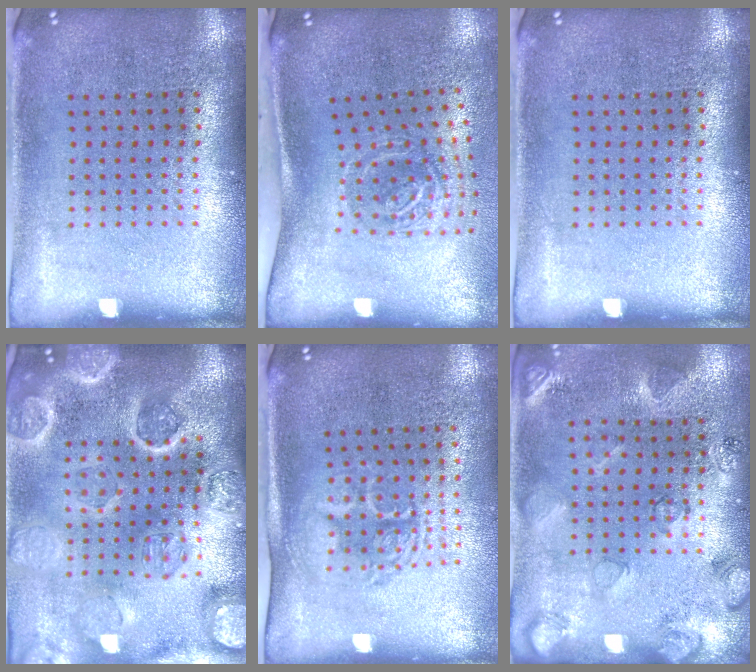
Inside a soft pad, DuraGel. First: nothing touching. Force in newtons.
{"total": 2.0, "press": 1.3, "slide": 1.6}
{"total": 0.0}
{"total": 4.9, "press": 4.3, "slide": 2.3}
{"total": 1.7, "press": 1.4, "slide": 1.0}
{"total": 2.1, "press": 1.8, "slide": 1.0}